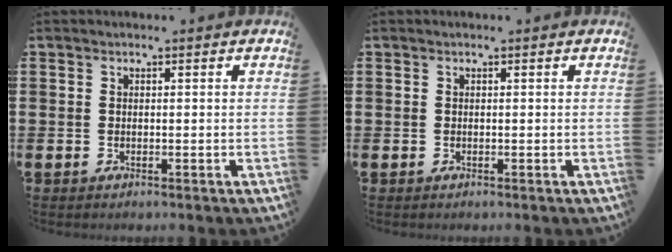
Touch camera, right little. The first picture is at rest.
{"total": 0.0}